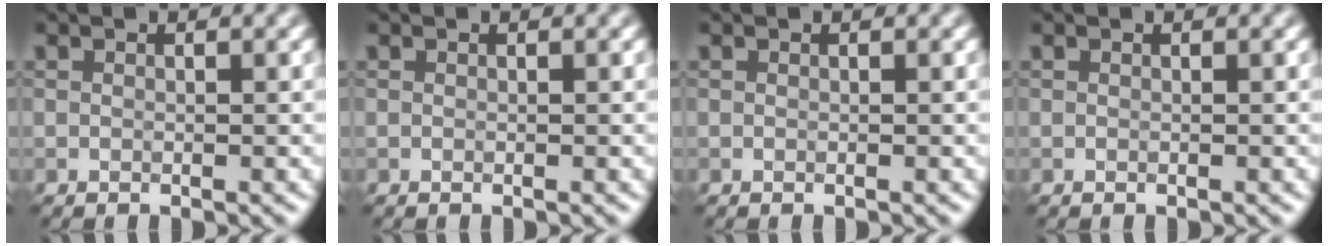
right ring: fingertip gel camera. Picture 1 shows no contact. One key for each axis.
{"total": 0.0}
{"total": 0.0}
{"total": 0.0}